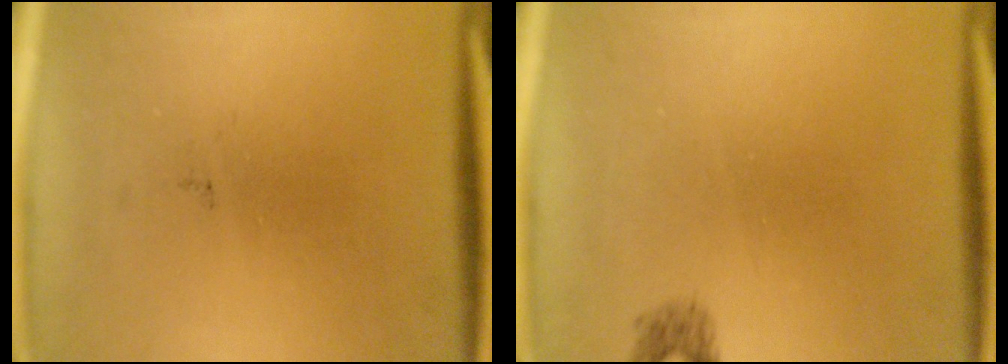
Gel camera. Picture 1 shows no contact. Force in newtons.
{"total": 1.0}